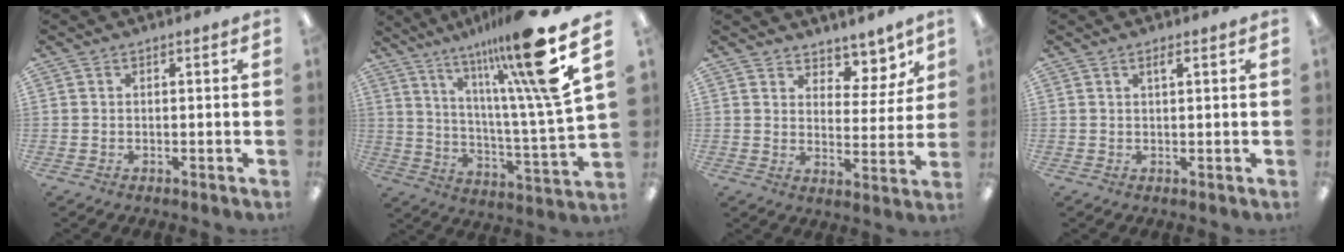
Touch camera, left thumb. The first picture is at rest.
{"total": 21.9, "force": [14.2, 2.6, 16.5], "torque": [-0.277, -0.080, 0.213]}
{"total": 7.8, "force": [6.6, 3.8, 1.6], "torque": [-0.016, -0.056, 0.118]}
{"total": 1.8, "force": [1.1, 0.3, 1.4], "torque": [-0.031, 0.001, 0.018]}